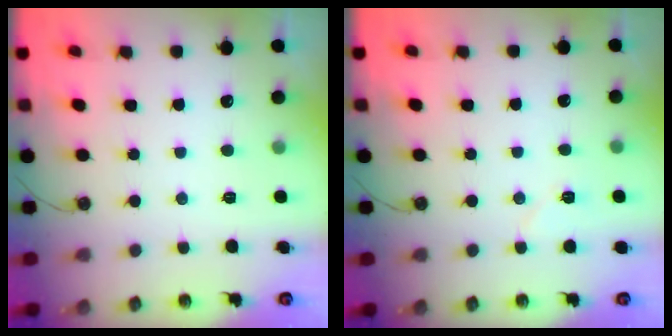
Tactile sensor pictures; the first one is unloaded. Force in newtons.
{"total": 5.2, "press": 5.0, "slide": 1.4}